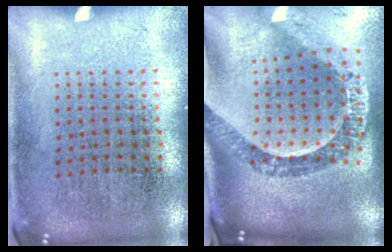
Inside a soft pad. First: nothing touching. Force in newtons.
{"total": 2.3, "press": 1.9, "slide": 1.3}